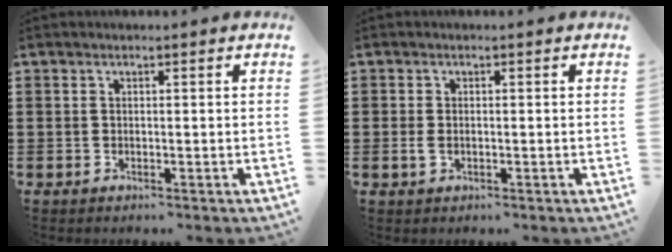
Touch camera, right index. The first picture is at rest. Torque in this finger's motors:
{"motor_torque": [-0.19, 0.34, 0.01, 0.01]}